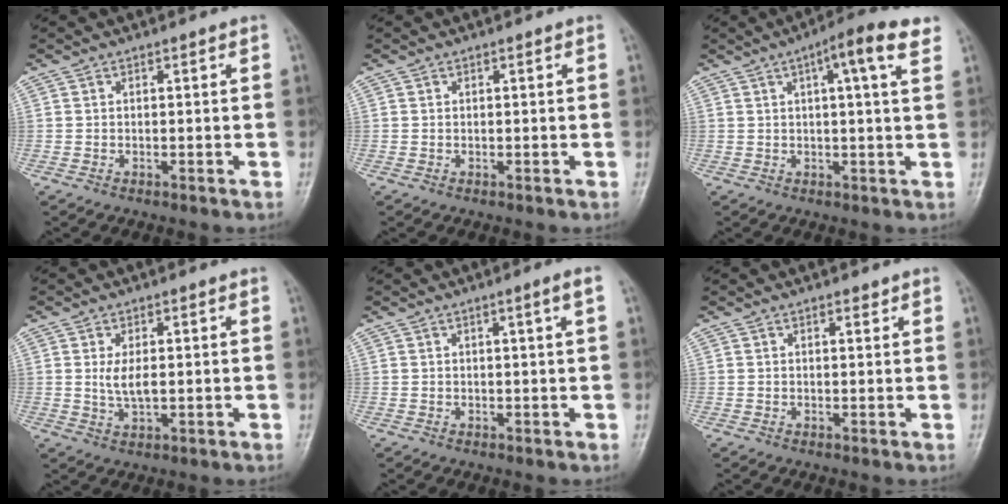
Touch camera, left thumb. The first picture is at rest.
{"total": 0.0}
{"total": 9.0, "force": [4.3, 1.4, 7.7], "torque": [-0.111, 0.008, 0.055]}
{"total": 4.0, "force": [0.4, 1.9, 3.5], "torque": [-0.067, -0.007, 0.013]}
{"total": 2.2, "force": [0.7, -0.4, 2.0], "torque": [-0.036, -0.001, 0.014]}
{"total": 1.2, "force": [0.9, 0.5, 0.7], "torque": [-0.007, -0.004, 0.011]}